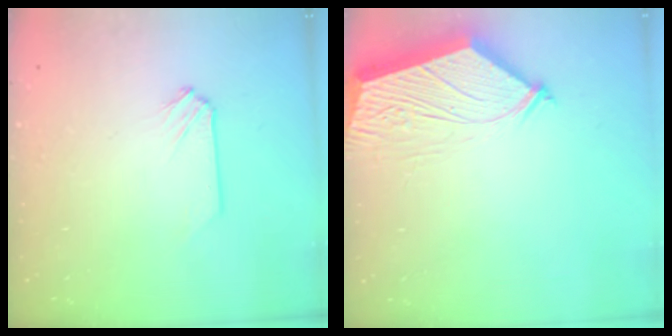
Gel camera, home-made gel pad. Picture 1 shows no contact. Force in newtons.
{"total": 8.3, "press": 8.2, "slide": 1.1}